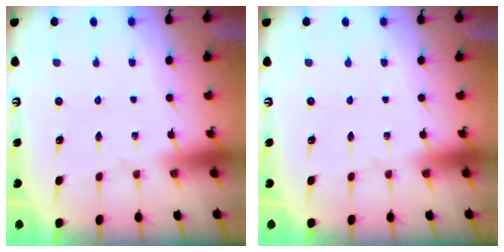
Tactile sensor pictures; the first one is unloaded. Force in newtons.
{"total": 0.0}